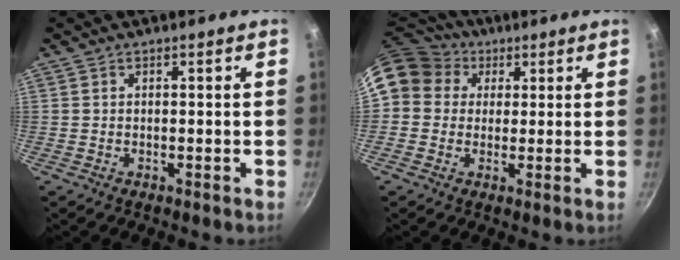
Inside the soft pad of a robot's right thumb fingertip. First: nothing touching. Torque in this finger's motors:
{"motor_torque": [0.31, 1.49, 0.21, -0.13, 0.10]}